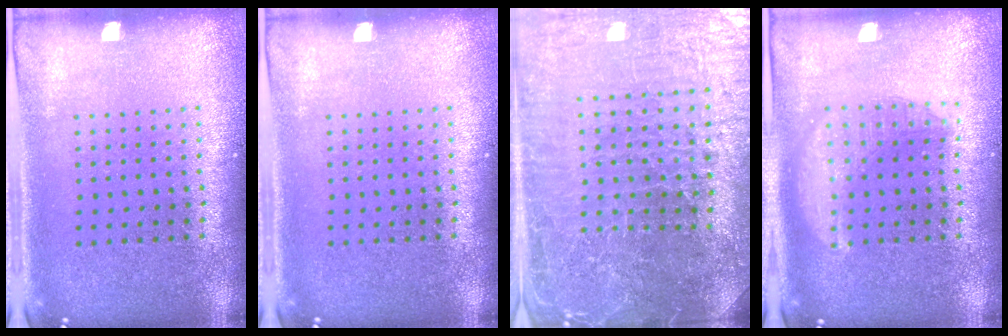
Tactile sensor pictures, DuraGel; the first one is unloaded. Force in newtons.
{"total": 0.0}
{"total": 4.7, "press": 4.5, "slide": 1.3}
{"total": 1.6, "press": 1.6, "slide": 0.2}